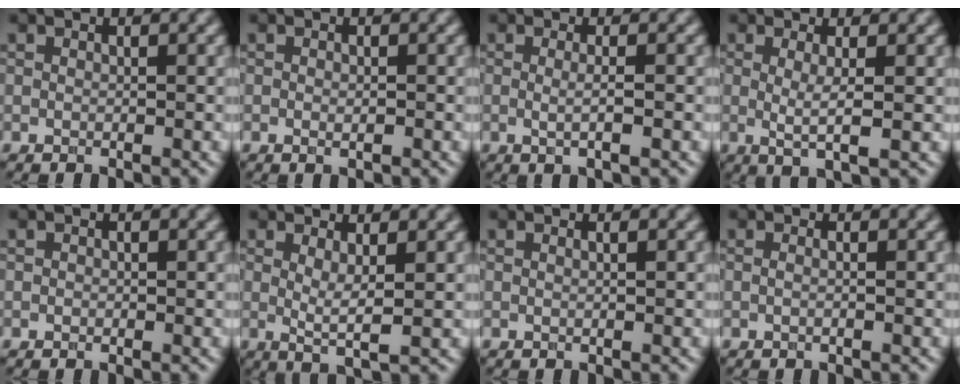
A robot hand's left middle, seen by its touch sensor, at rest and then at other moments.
{"total": 0.8, "force": [-0.2, 0.3, 0.7], "torque": [-0.011, -0.001, -0.002]}
{"total": 2.2, "force": [-0.1, 0.5, 2.1], "torque": [-0.035, -0.007, -0.007]}
{"total": 2.7, "force": [0.2, 0.5, 2.6], "torque": [-0.049, -0.011, 0.003]}
{"total": 0.0}
{"total": 2.6, "force": [0.6, 0.5, 2.5], "torque": [-0.043, -0.013, 0.012]}
{"total": 0.6, "force": [0.2, 0.2, 0.5], "torque": [-0.008, -0.001, -0.003]}
{"total": 0.9, "force": [0.1, 0.3, 0.8], "torque": [-0.008, -0.013, -0.007]}